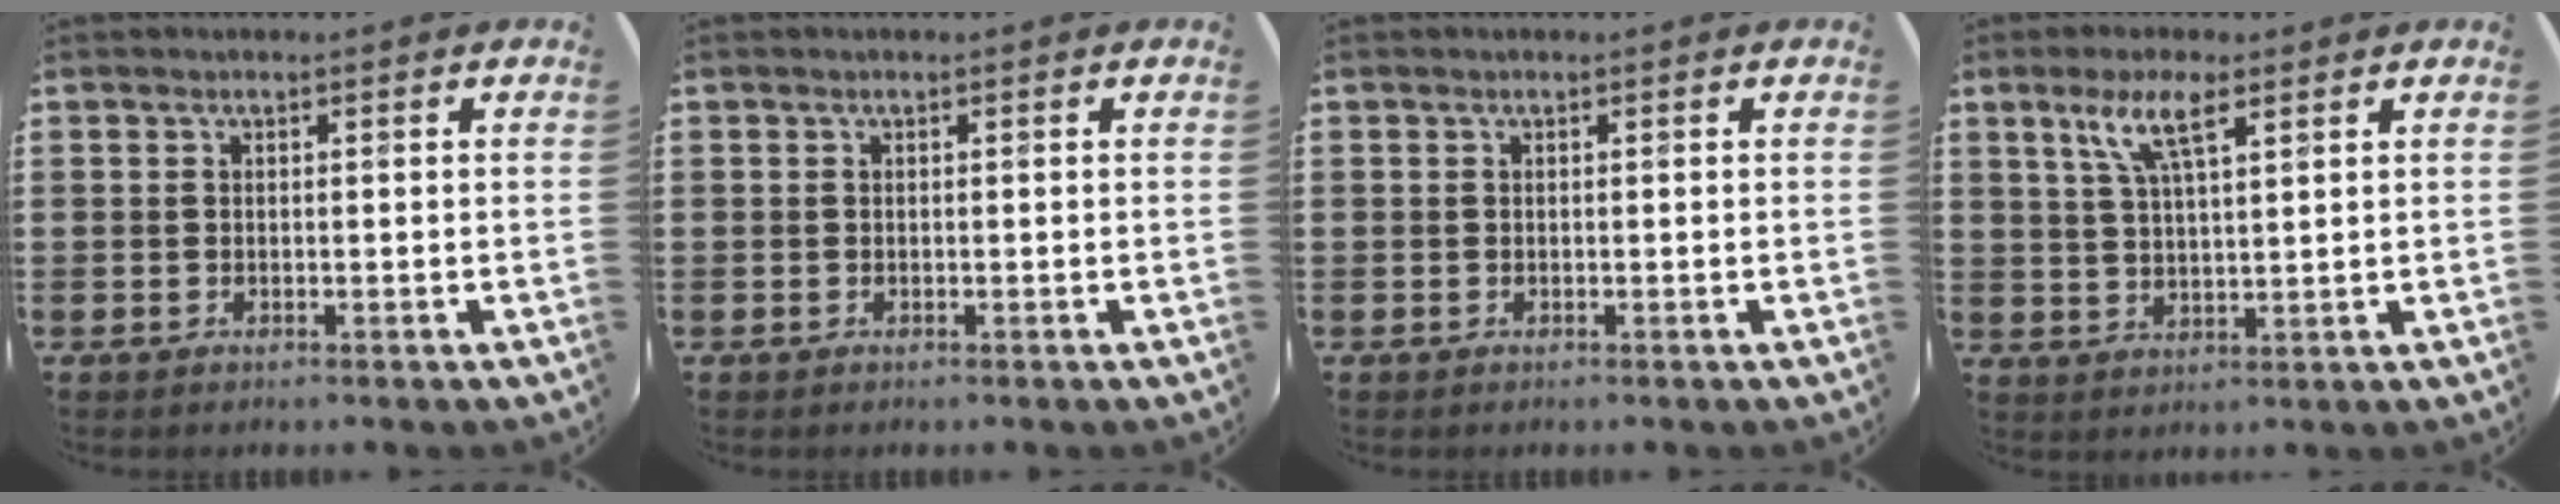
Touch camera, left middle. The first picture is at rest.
{"total": 0.0}
{"total": 0.0}
{"total": 5.9, "force": [3.7, 1.3, 4.4], "torque": [-0.096, 0.009, 0.063]}